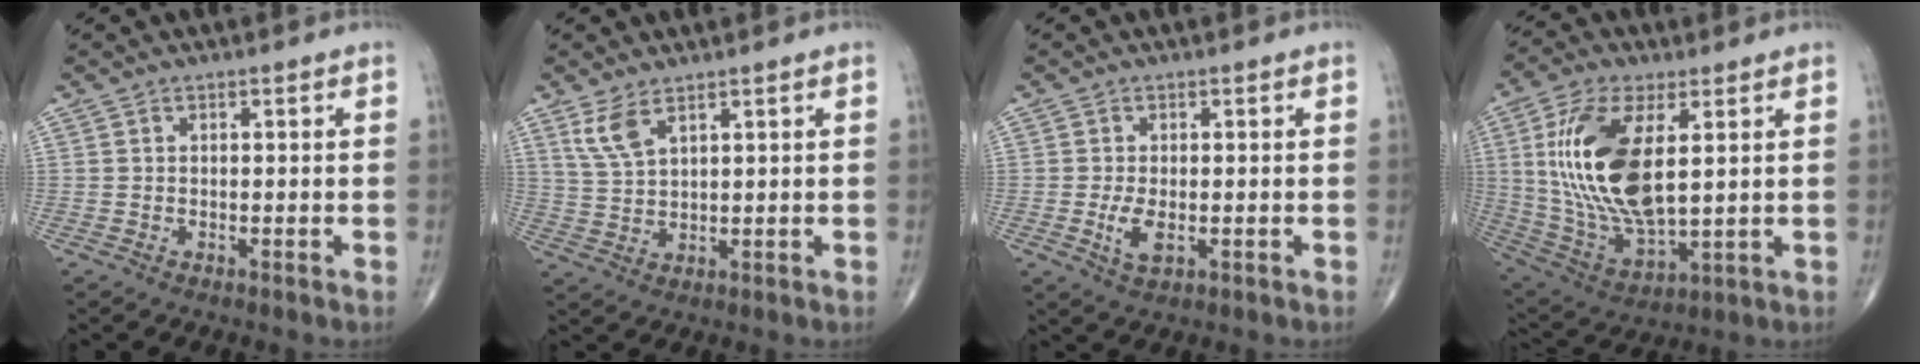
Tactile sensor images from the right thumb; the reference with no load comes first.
{"total": 4.9, "force": [3.1, 1.8, 3.4], "torque": [-0.076, -0.012, 0.072]}
{"total": 3.8, "force": [-0.7, 1.8, 3.3], "torque": [-0.068, -0.008, -0.010]}
{"total": 19.8, "force": [3.8, 8.9, 17.3], "torque": [-0.350, -0.022, 0.080]}